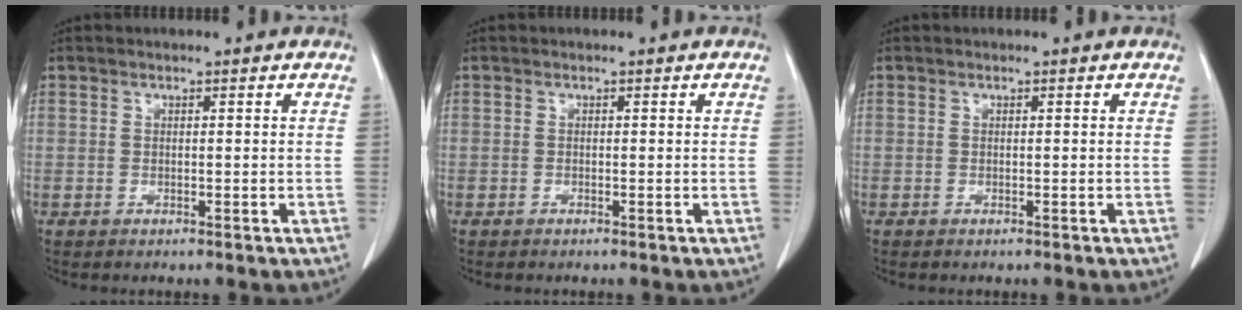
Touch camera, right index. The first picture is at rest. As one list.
[{"total": 0.0}, {"total": 0.0}]